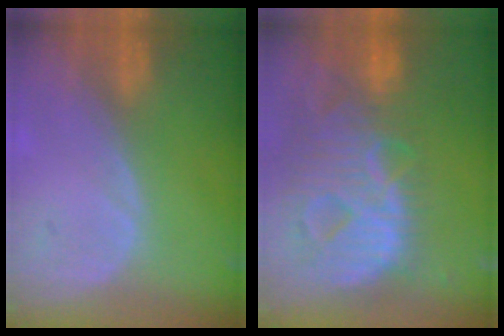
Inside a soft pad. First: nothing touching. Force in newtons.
{"total": 13.1, "press": 11.1, "slide": 6.9}